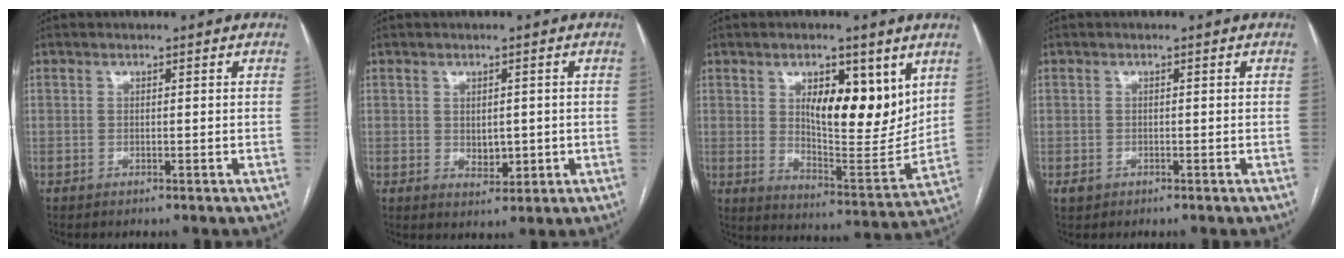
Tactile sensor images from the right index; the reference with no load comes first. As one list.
[{"total": 3.4, "force": [-0.1, 2.1, 2.6], "torque": [-0.037, -0.003, 0.008]}, {"total": 14.1, "force": [5.7, 5.4, 11.8], "torque": [-0.169, -0.009, 0.102]}, {"total": 1.2, "force": [-0.5, 1.1, 0.3], "torque": [-0.006, 0.003, -0.001]}]